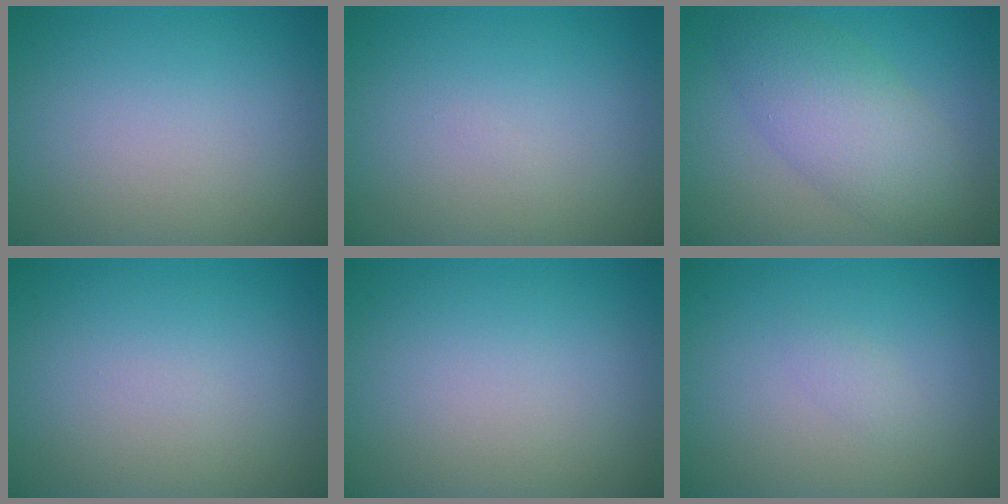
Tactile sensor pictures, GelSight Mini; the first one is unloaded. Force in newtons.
{"total": 0.0}
{"total": 5.7, "press": 5.7, "slide": 0.1}
{"total": 0.0}
{"total": 0.0}
{"total": 0.7, "press": 0.7, "slide": 0.0}